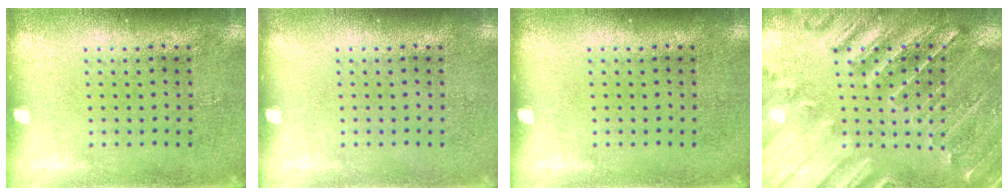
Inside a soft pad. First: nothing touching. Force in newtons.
{"total": 0.0}
{"total": 0.0}
{"total": 1.6, "press": 1.6, "slide": 0.3}